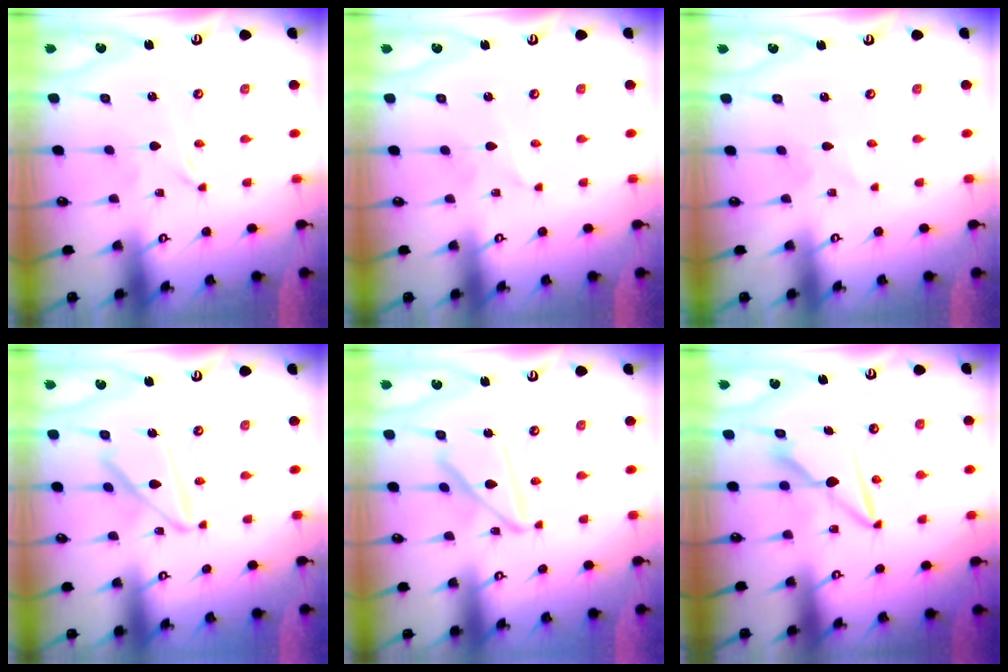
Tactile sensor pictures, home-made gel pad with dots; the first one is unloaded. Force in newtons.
{"total": 1.6, "press": 1.6, "slide": 0.1}
{"total": 2.9, "press": 2.8, "slide": 0.4}
{"total": 13.3, "press": 13.2, "slide": 1.3}
{"total": 13.2, "press": 13.1, "slide": 1.2}
{"total": 8.7, "press": 8.7, "slide": 0.4}